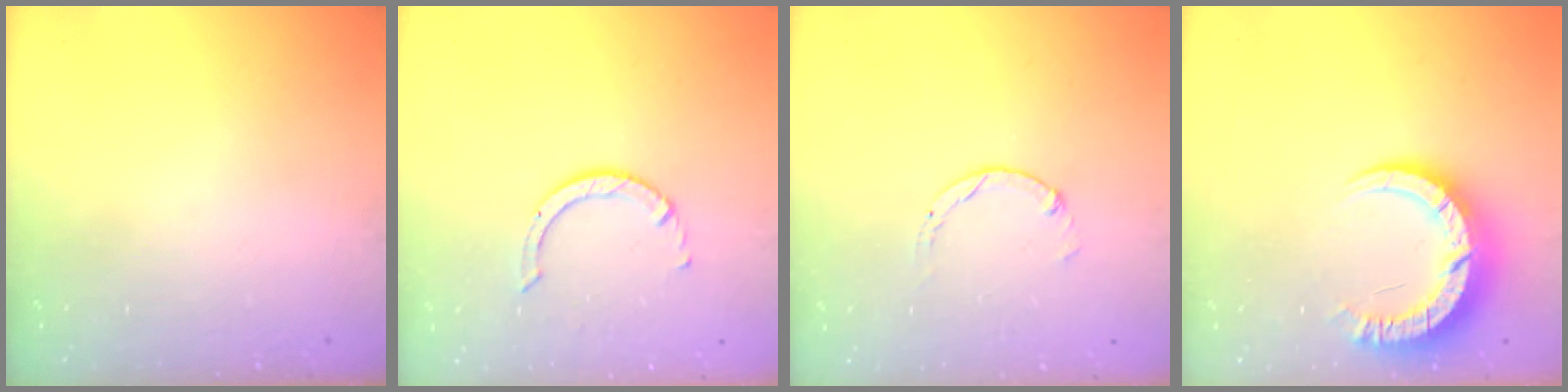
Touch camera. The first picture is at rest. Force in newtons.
{"total": 3.6, "press": 3.6, "slide": 0.6}
{"total": 0.0}
{"total": 10.0, "press": 10.0, "slide": 1.1}